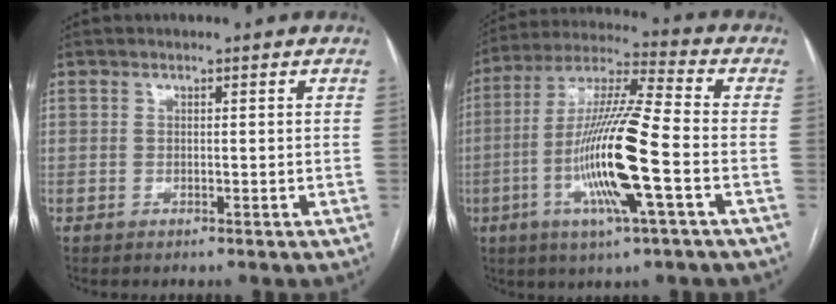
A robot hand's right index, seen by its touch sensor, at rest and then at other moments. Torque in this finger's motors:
{"motor_torque": [2.14, 0.00, 1.05, 0.21]}